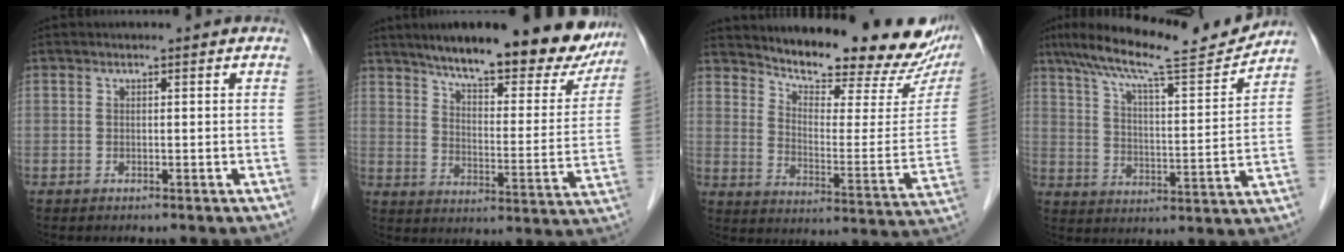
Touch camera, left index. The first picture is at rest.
{"total": 22.5, "force": [18.7, 5.1, 11.5], "torque": [-0.152, -0.014, 0.243]}
{"total": 20.4, "force": [18.3, 4.5, 7.8], "torque": [-0.110, -0.051, 0.238]}
{"total": 16.1, "force": [14.4, 0.5, 7.4], "torque": [-0.132, 0.006, 0.221]}